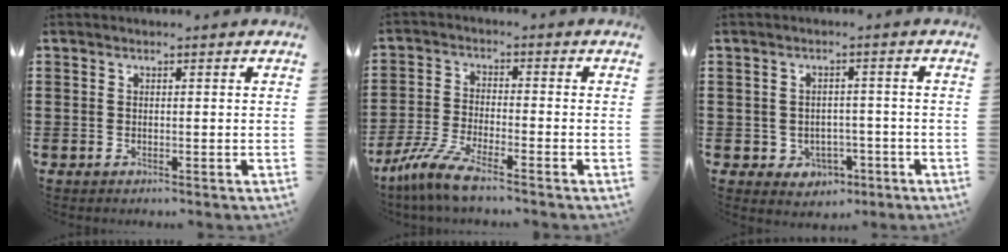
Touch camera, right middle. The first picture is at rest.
{"total": 6.7, "force": [-5.3, 0.5, 4.1], "torque": [-0.105, -0.018, -0.108]}
{"total": 2.5, "force": [-1.2, 2.1, 0.6], "torque": [-0.022, 0.003, -0.029]}